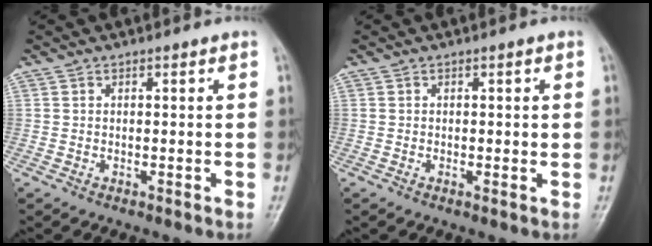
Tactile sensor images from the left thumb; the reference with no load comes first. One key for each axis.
{"total": 1.3, "fx": 0.0, "fy": 0.5, "fz": 1.2, "tx": -0.015, "ty": -0.002, "tz": -0.002}